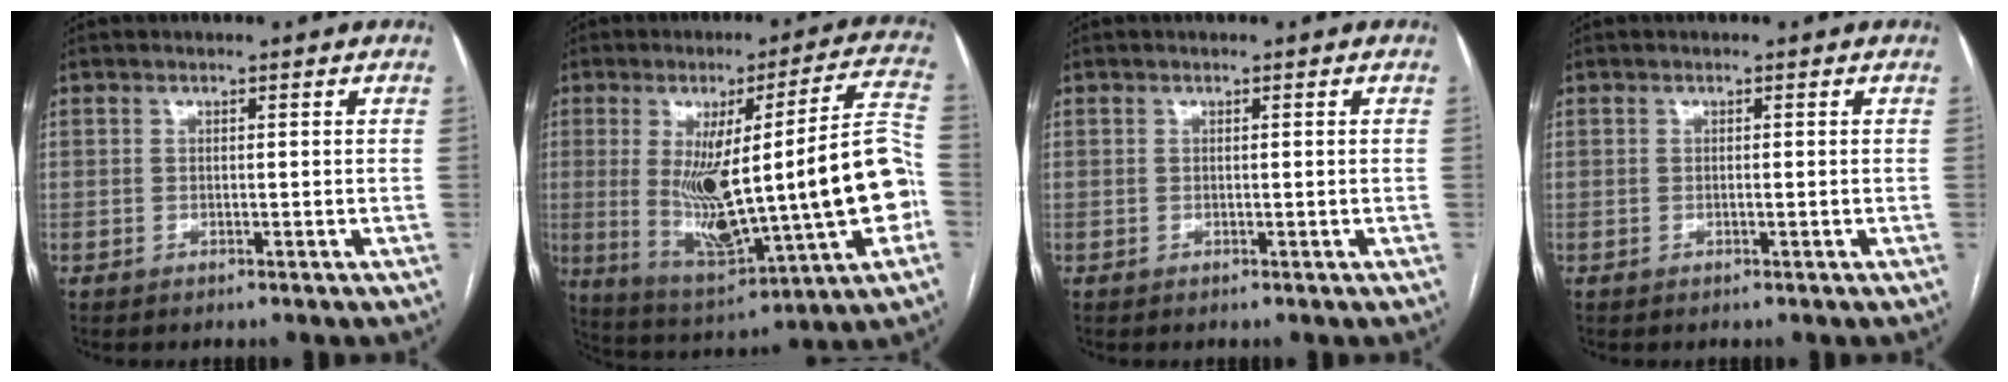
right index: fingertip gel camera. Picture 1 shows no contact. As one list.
[{"total": 23.9, "force": [-2.1, 2.3, 23.7], "torque": [-0.350, 0.013, -0.016]}, {"total": 0.0}, {"total": 0.0}]